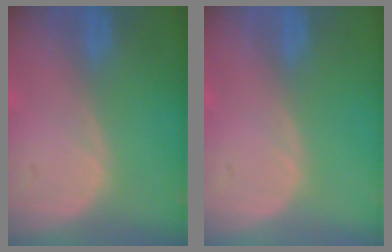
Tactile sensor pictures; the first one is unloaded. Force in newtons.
{"total": 0.0}